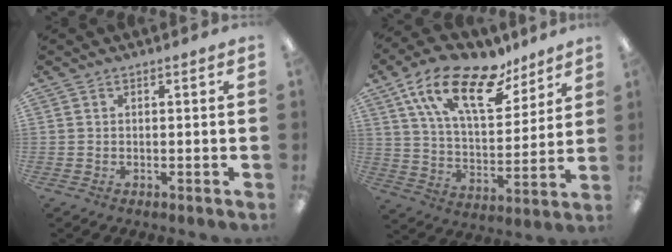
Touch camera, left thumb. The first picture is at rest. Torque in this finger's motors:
{"motor_torque": [0.26, 0.27, 1.44, -1.33, 0.38]}